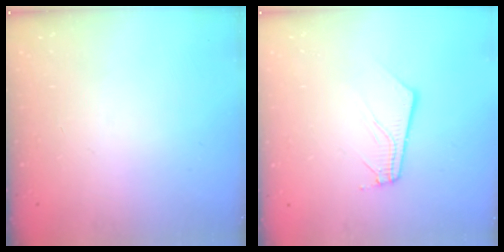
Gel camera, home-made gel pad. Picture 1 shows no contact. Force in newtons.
{"total": 3.8, "press": 3.8, "slide": 0.3}